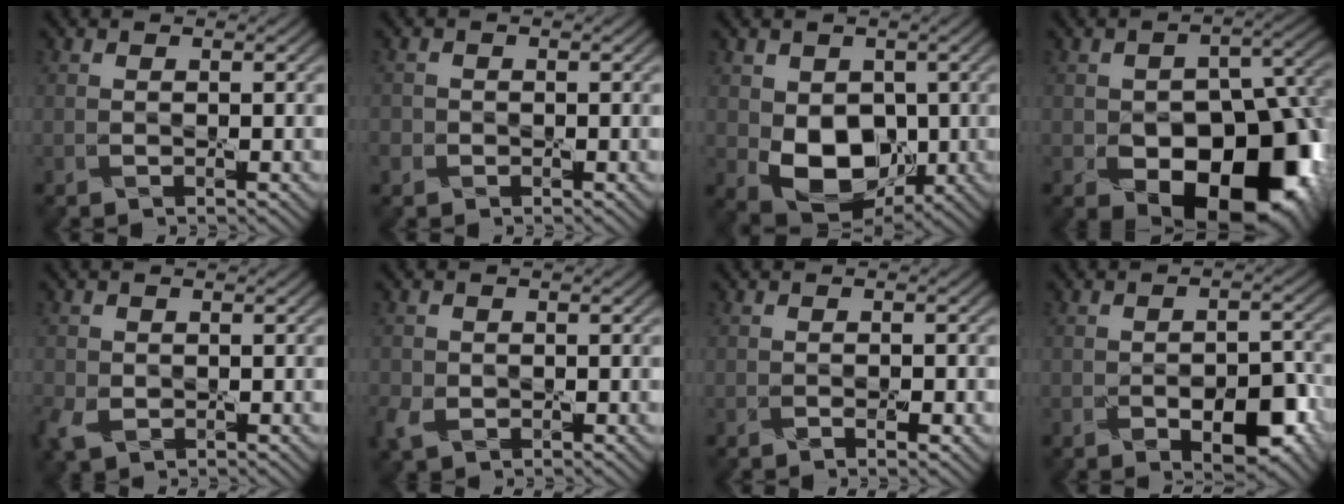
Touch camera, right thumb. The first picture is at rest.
{"total": 1.6, "force": [-0.7, 1.4, 0.3], "torque": [-0.005, -0.006, -0.018]}
{"total": 9.1, "force": [-0.7, 6.6, 6.2], "torque": [-0.121, -0.026, -0.010]}
{"total": 16.0, "force": [-6.4, 10.1, 10.5], "torque": [-0.121, -0.025, -0.093]}
{"total": 3.2, "force": [-1.0, 2.4, 1.8], "torque": [-0.054, -0.014, -0.022]}
{"total": 2.9, "force": [-0.9, 2.2, 1.5], "torque": [-0.045, -0.012, -0.021]}
{"total": 1.4, "force": [-0.6, 0.6, 1.2], "torque": [-0.020, -0.003, -0.010]}
{"total": 7.1, "force": [-3.0, 3.7, 5.3], "torque": [-0.076, -0.008, -0.039]}